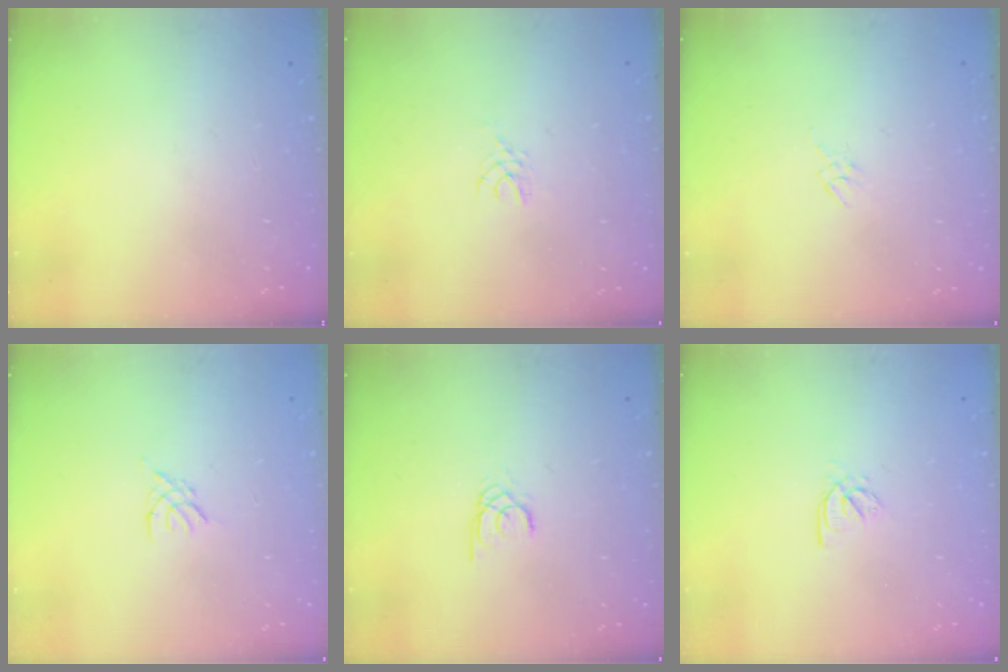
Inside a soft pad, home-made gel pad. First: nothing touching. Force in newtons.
{"total": 4.1, "press": 4.0, "slide": 0.5}
{"total": 2.7, "press": 2.7, "slide": 0.5}
{"total": 2.6, "press": 2.5, "slide": 0.6}
{"total": 1.5, "press": 1.5, "slide": 0.1}
{"total": 2.0, "press": 2.0, "slide": 0.4}